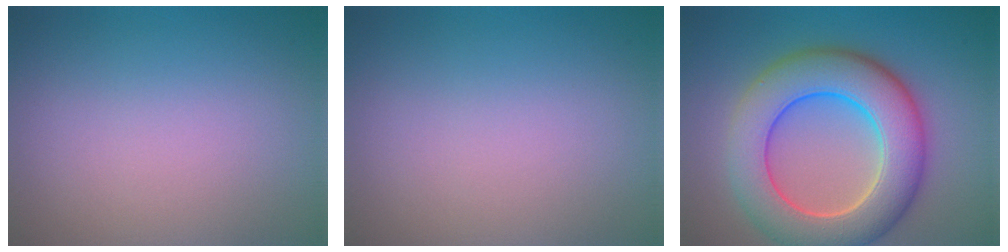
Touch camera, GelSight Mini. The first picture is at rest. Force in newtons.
{"total": 0.0}
{"total": 9.8, "press": 9.8, "slide": 0.4}